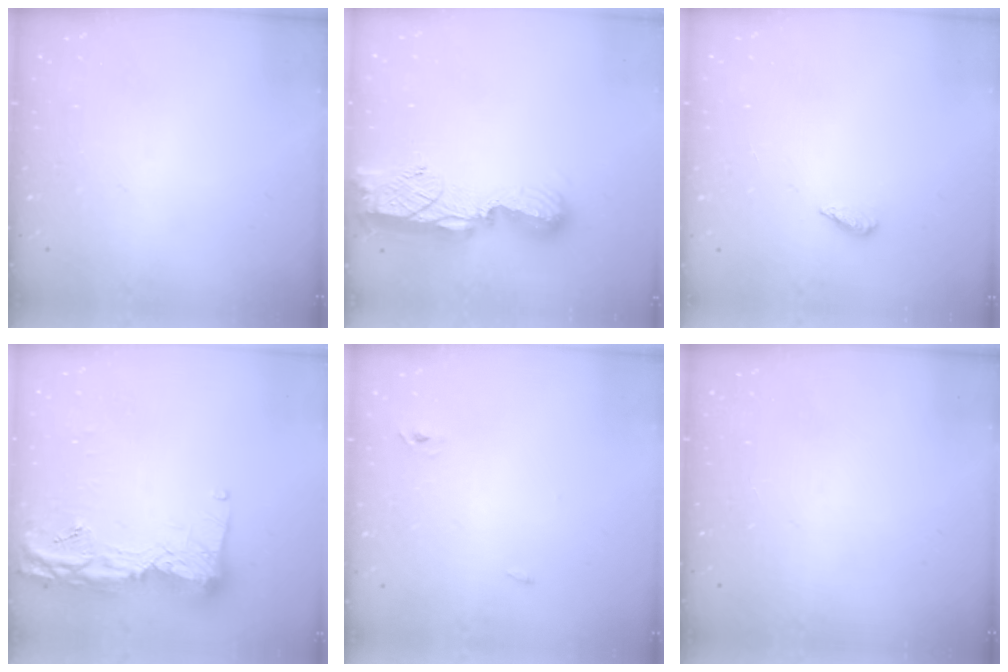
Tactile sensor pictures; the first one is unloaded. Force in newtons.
{"total": 11.4, "press": 11.3, "slide": 1.5}
{"total": 2.3, "press": 2.2, "slide": 0.8}
{"total": 16.7, "press": 16.6, "slide": 1.5}
{"total": 2.4, "press": 2.2, "slide": 1.0}
{"total": 0.0}